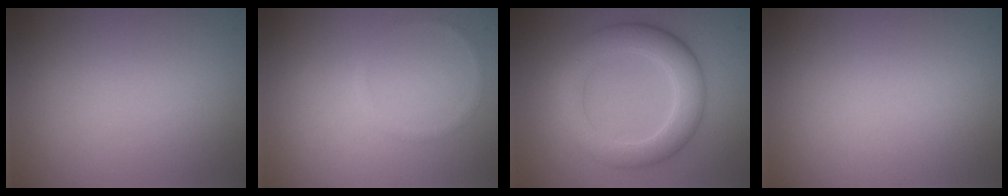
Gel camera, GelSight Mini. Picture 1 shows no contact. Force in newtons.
{"total": 0.6, "press": 0.6, "slide": 0.1}
{"total": 5.4, "press": 5.4, "slide": 0.2}
{"total": 0.0}